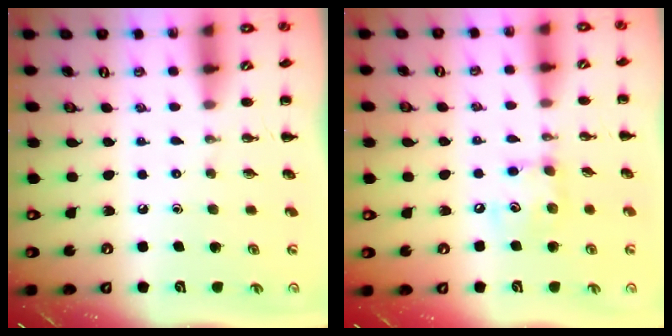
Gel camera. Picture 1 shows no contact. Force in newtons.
{"total": 7.5, "press": 7.5, "slide": 0.7}